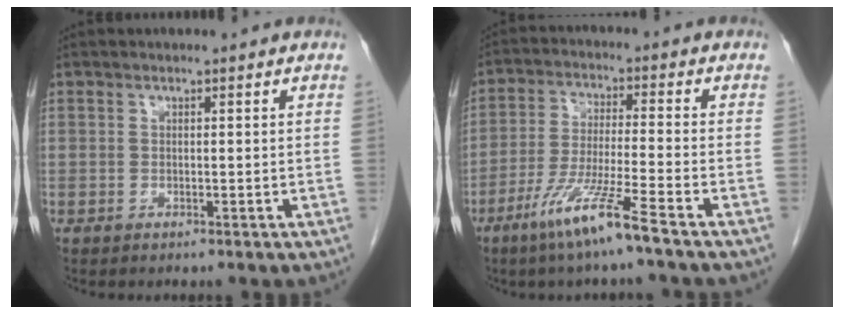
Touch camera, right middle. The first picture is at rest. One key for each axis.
{"total": 9.3, "fx": -6.0, "fy": -0.9, "fz": 7.1, "tx": -0.140, "ty": -0.027, "tz": -0.119}